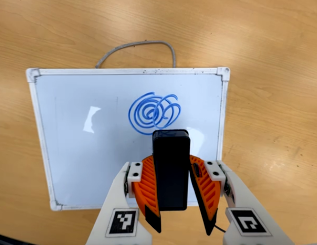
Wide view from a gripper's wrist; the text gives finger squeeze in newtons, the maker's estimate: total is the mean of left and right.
{"total": 6.3, "left": 5.7, "right": 6.8}